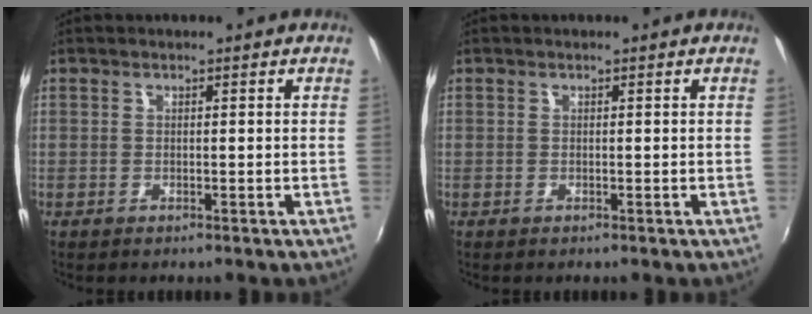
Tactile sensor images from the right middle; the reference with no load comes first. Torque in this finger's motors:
{"motor_torque": [-0.01, 0.00, 0.00, 0.00]}